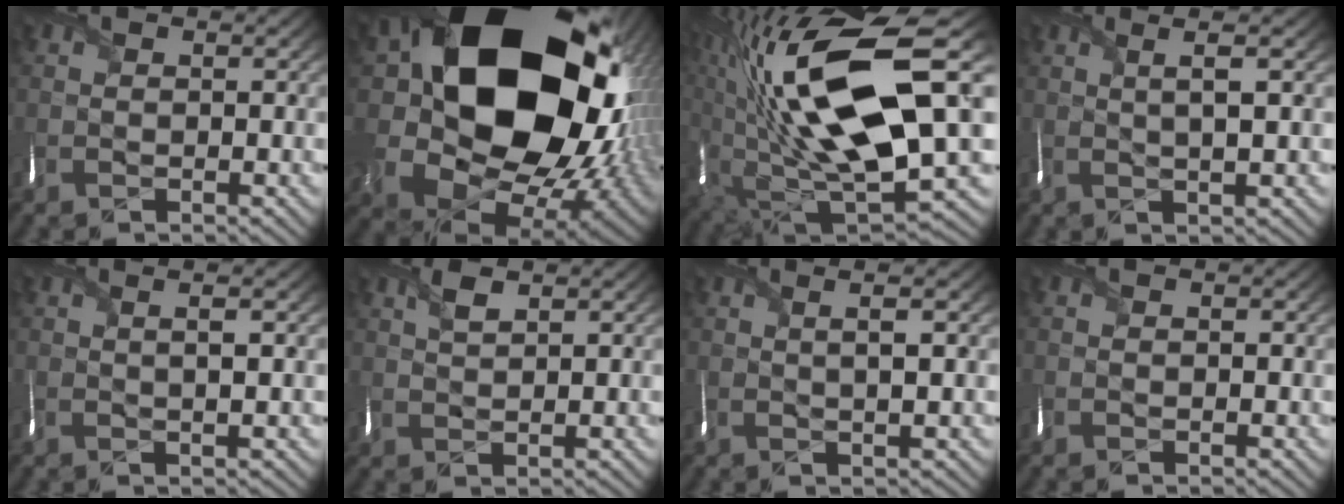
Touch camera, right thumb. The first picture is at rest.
{"total": 22.8, "force": [5.5, 17.6, 13.4], "torque": [-0.314, -0.055, 0.145]}
{"total": 21.4, "force": [5.3, 10.0, 18.2], "torque": [-0.381, -0.026, 0.100]}
{"total": 3.7, "force": [1.2, 0.3, 3.5], "torque": [-0.064, 0.011, 0.020]}
{"total": 2.2, "force": [0.6, 0.2, 2.1], "torque": [-0.031, 0.010, 0.005]}
{"total": 2.5, "force": [1.5, 1.0, 1.7], "torque": [-0.042, 0.002, 0.033]}
{"total": 2.9, "force": [0.8, 0.2, 2.8], "torque": [-0.044, 0.010, 0.012]}
{"total": 0.0}